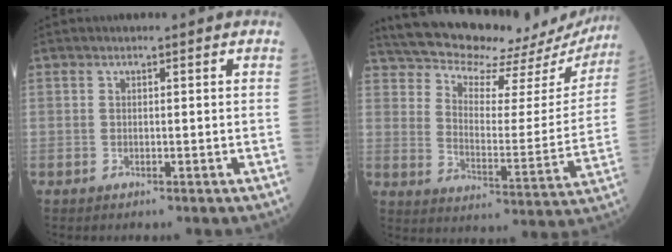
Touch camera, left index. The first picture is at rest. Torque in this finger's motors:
{"motor_torque": [0.76, -1.38, -0.37, 0.02]}